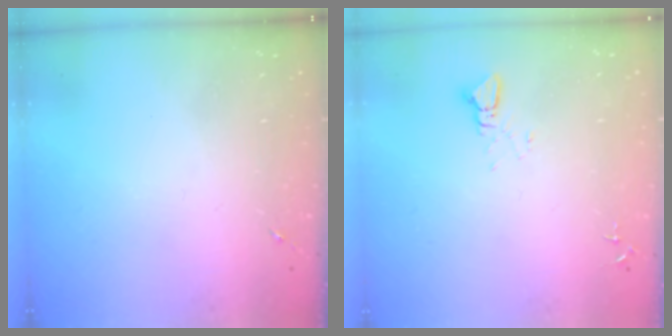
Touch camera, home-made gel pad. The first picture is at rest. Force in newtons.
{"total": 2.4, "press": 2.4, "slide": 0.1}